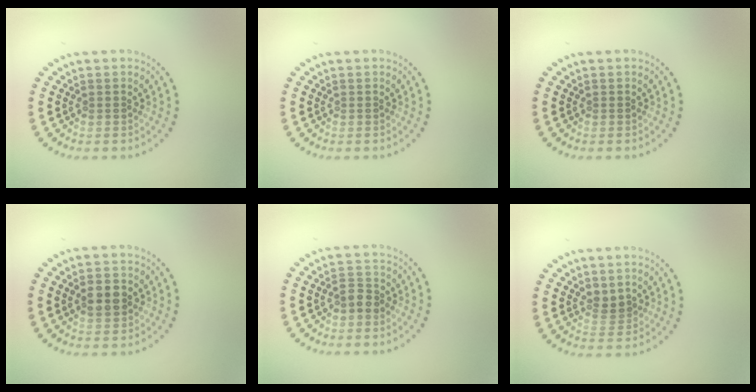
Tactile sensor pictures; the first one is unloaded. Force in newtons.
{"total": 0.0}
{"total": 0.0}
{"total": 3.0, "press": 3.0, "slide": 0.2}
{"total": 1.6, "press": 1.4, "slide": 0.7}
{"total": 1.3, "press": 1.0, "slide": 0.7}